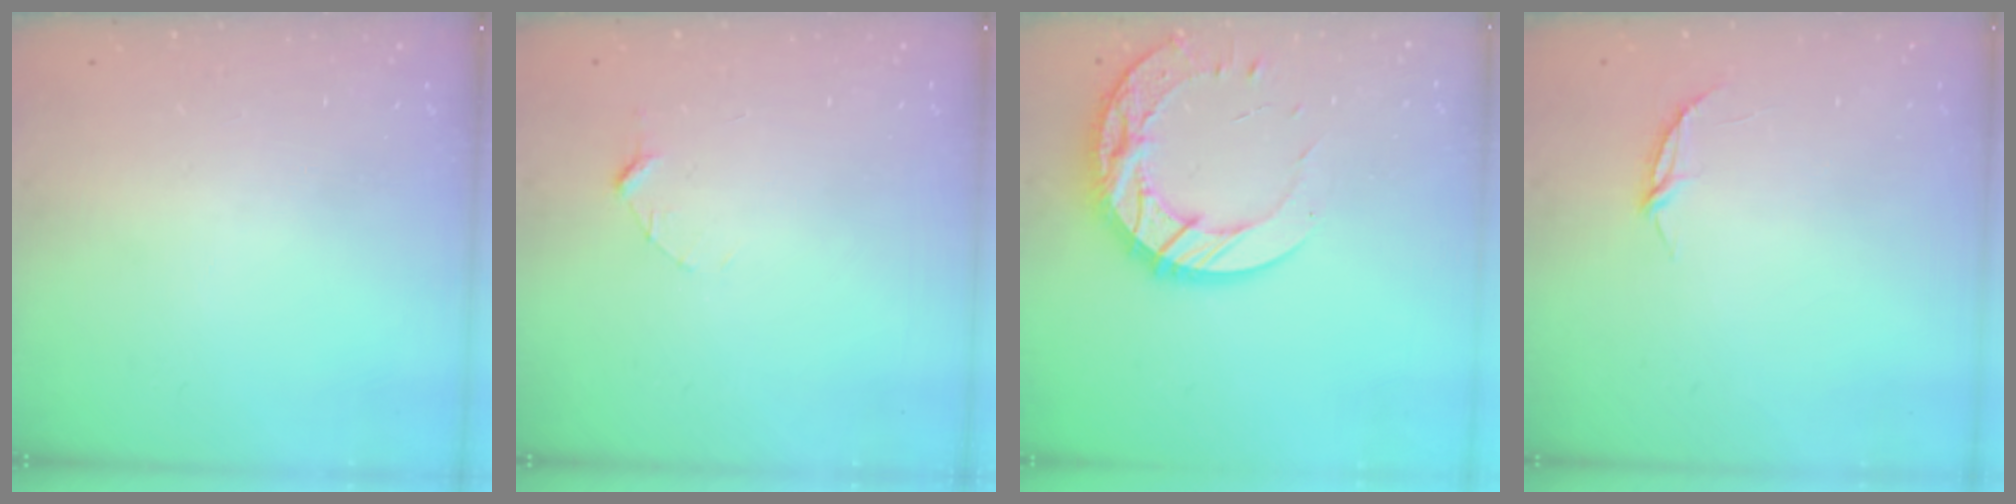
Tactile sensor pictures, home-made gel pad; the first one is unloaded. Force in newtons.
{"total": 2.9, "press": 2.9, "slide": 0.3}
{"total": 16.1, "press": 16.0, "slide": 1.2}
{"total": 3.3, "press": 3.3, "slide": 0.3}